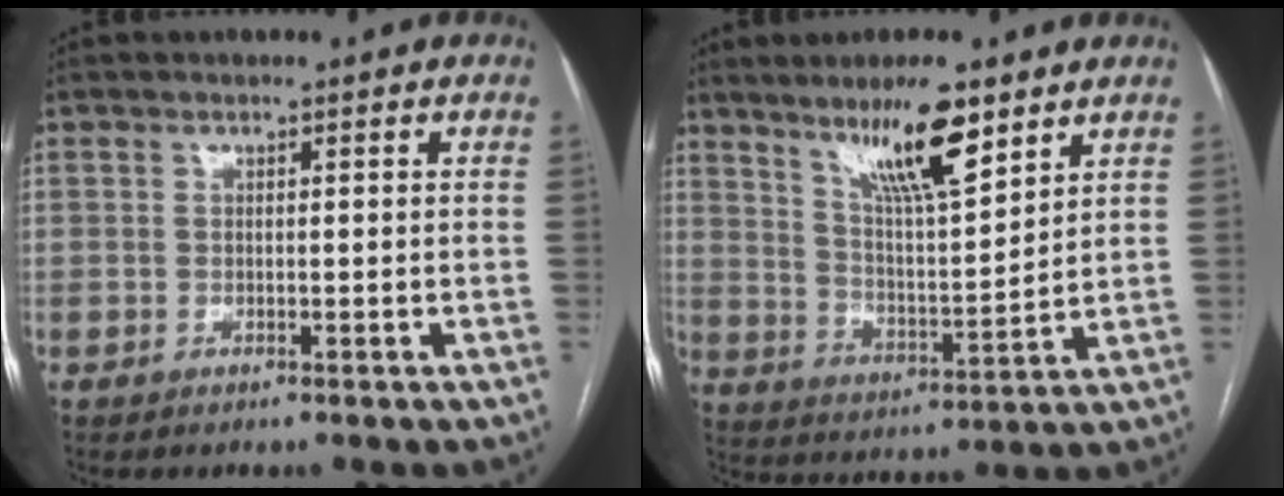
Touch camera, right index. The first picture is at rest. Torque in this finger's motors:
{"motor_torque": [1.05, 1.09, 0.23, 0.12]}